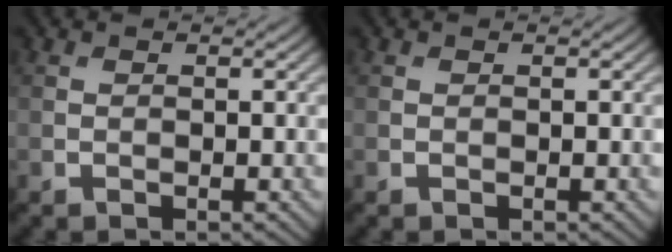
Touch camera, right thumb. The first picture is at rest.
{"total": 0.0}